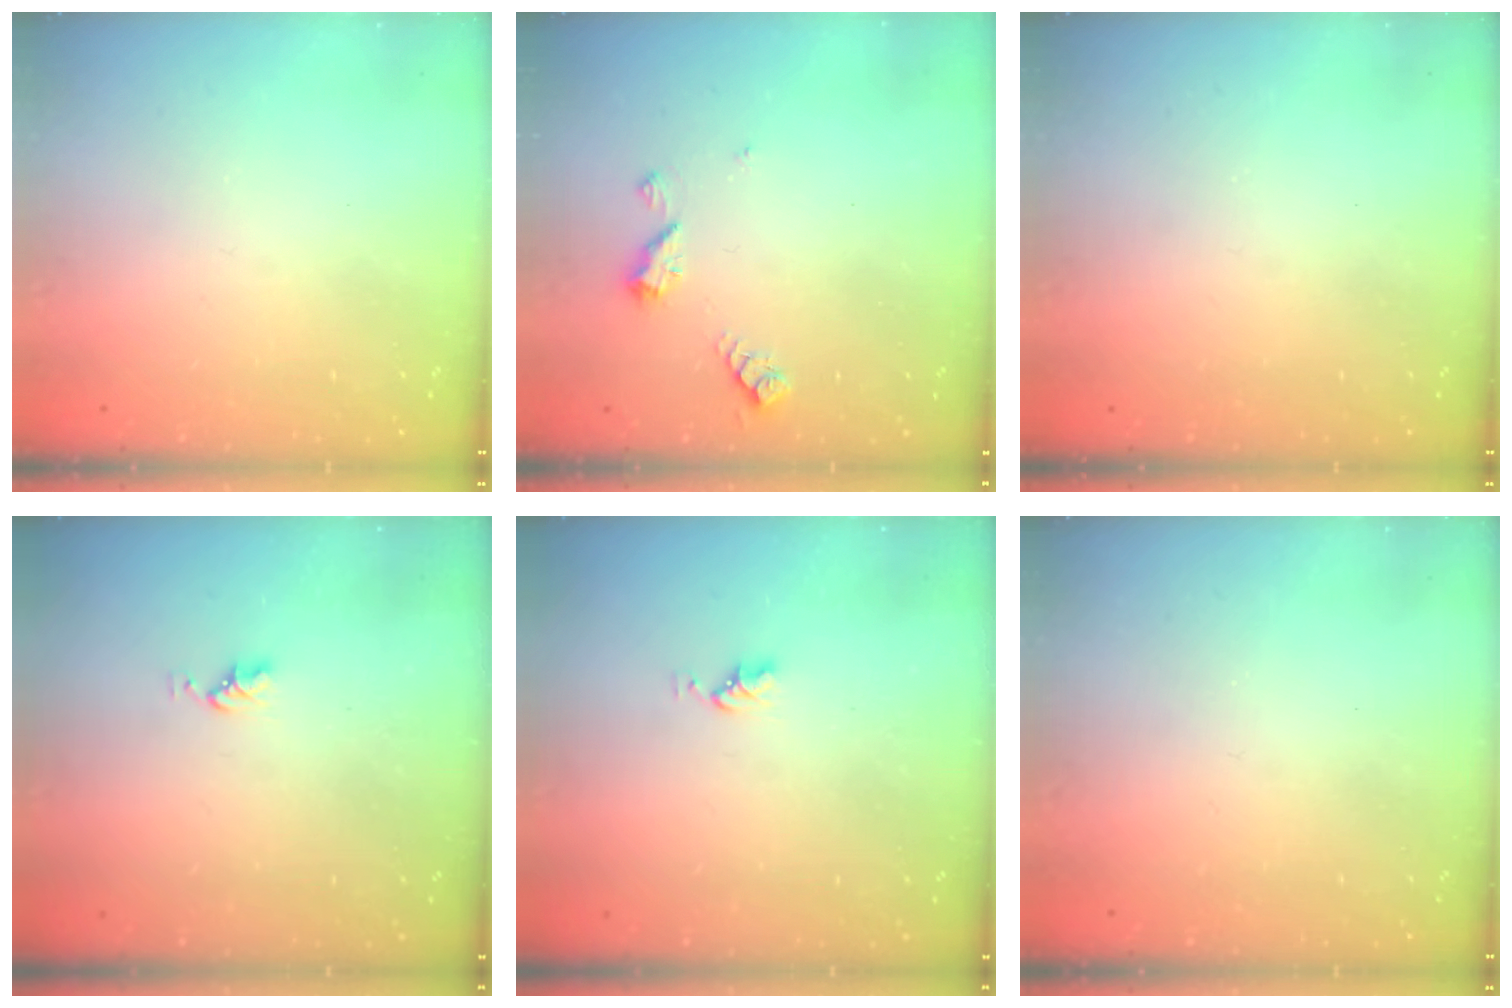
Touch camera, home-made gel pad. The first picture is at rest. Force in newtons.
{"total": 6.3, "press": 6.2, "slide": 0.7}
{"total": 0.0}
{"total": 2.1, "press": 2.0, "slide": 0.3}
{"total": 2.1, "press": 2.0, "slide": 0.3}
{"total": 0.0}